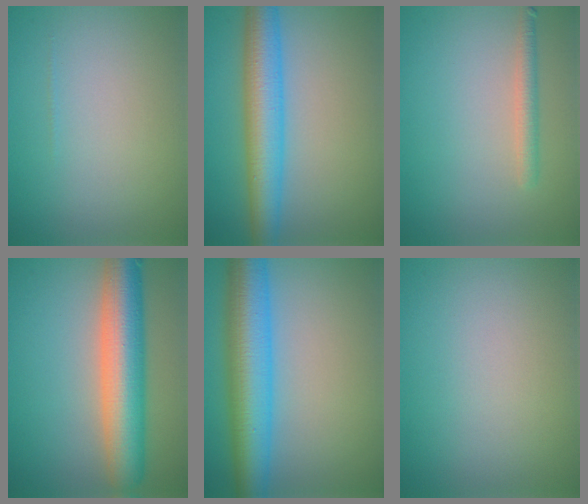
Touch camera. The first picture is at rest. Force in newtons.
{"total": 6.7, "press": 6.7, "slide": 0.1}
{"total": 1.8, "press": 1.8, "slide": 0.1}
{"total": 8.8, "press": 8.8, "slide": 0.3}
{"total": 9.2, "press": 9.2, "slide": 0.1}
{"total": 0.0}